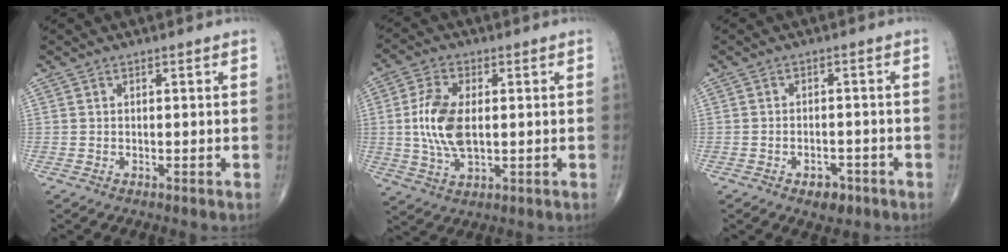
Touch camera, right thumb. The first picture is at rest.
{"total": 10.4, "force": [0.5, 5.5, 8.8], "torque": [-0.187, -0.002, 0.015]}
{"total": 3.8, "force": [-2.3, 2.2, 2.1], "torque": [-0.016, 0.012, -0.029]}